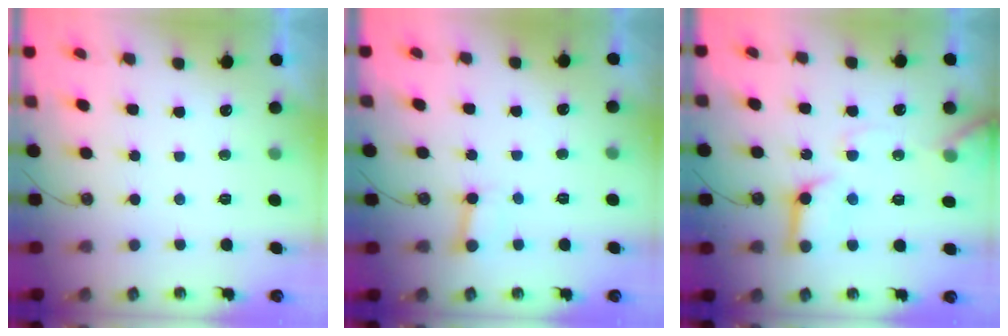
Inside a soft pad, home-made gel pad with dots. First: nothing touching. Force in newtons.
{"total": 2.7, "press": 2.7, "slide": 0.2}
{"total": 13.9, "press": 13.8, "slide": 1.6}